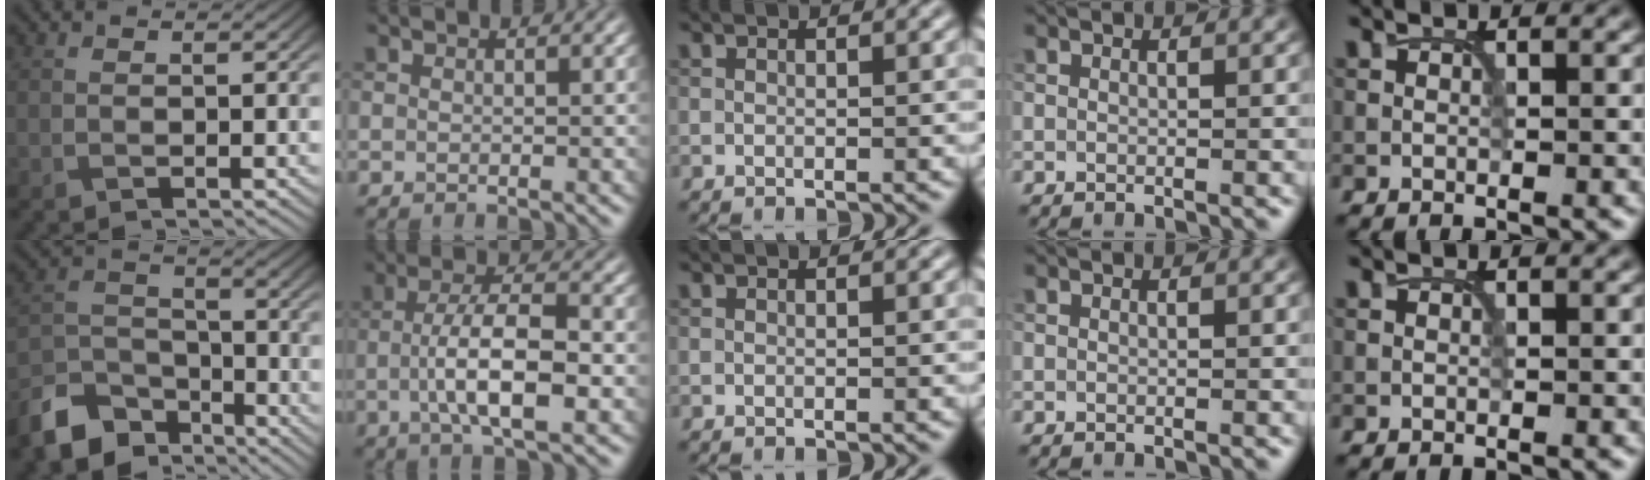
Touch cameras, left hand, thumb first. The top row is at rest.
{"thumb": {"total": 10.6, "force": [-7.5, 5.9, 4.6], "torque": [-0.117, -0.021, -0.140]}, "index": {"total": 6.7, "force": [-1.1, 1.9, 6.3], "torque": [-0.111, 0.003, -0.021]}}